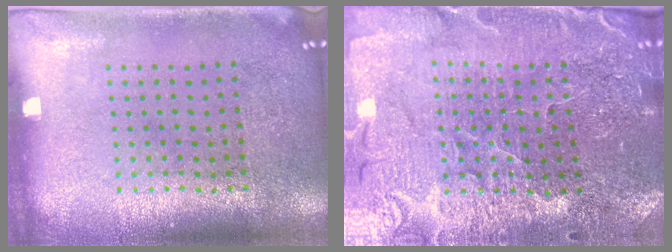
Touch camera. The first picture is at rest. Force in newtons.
{"total": 3.3, "press": 3.3, "slide": 0.2}